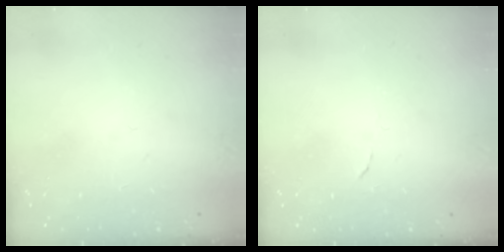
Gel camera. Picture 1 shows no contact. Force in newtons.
{"total": 3.8, "press": 3.8, "slide": 0.2}